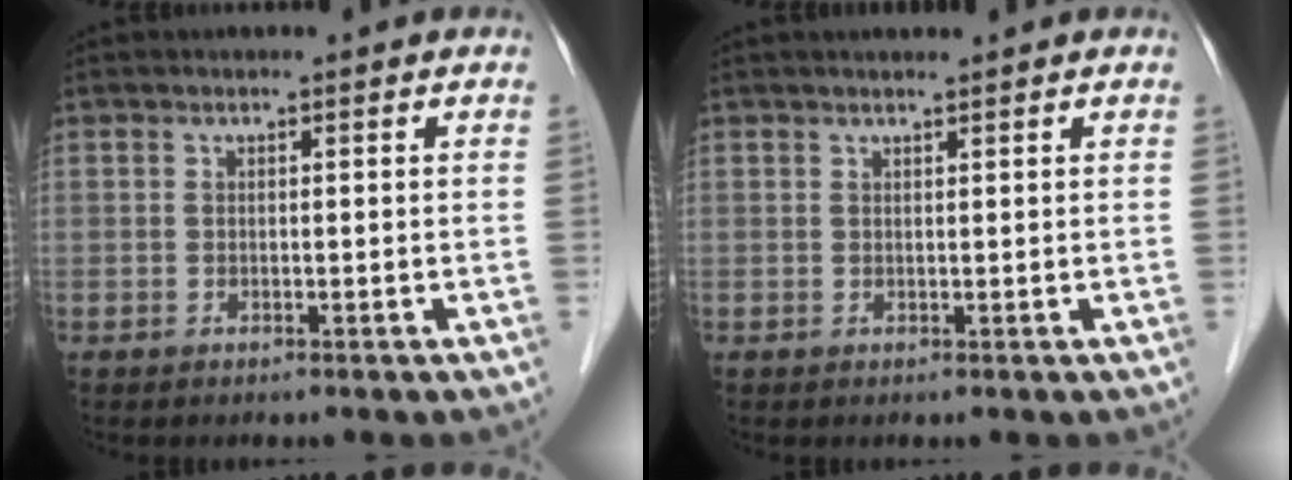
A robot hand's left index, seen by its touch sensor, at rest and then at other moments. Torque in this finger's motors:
{"motor_torque": [0.15, -0.14, 0.04, 0.01]}